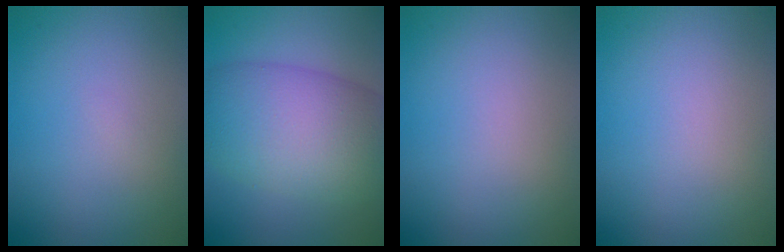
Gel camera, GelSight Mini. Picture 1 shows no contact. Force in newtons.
{"total": 10.2, "press": 10.2, "slide": 0.4}
{"total": 0.0}
{"total": 0.0}